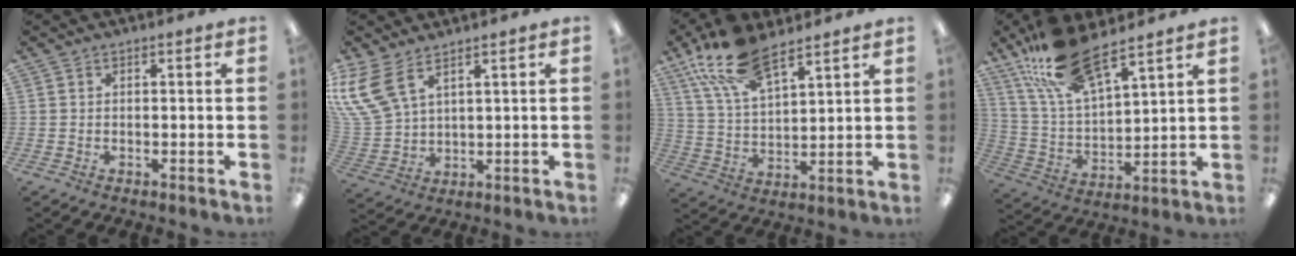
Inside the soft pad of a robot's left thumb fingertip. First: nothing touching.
{"total": 10.8, "force": [6.5, 5.7, 6.4], "torque": [-0.154, -0.021, 0.126]}
{"total": 14.5, "force": [9.8, 5.9, 9.0], "torque": [-0.183, -0.032, 0.179]}
{"total": 16.3, "force": [12.4, 5.2, 9.2], "torque": [-0.196, -0.058, 0.221]}